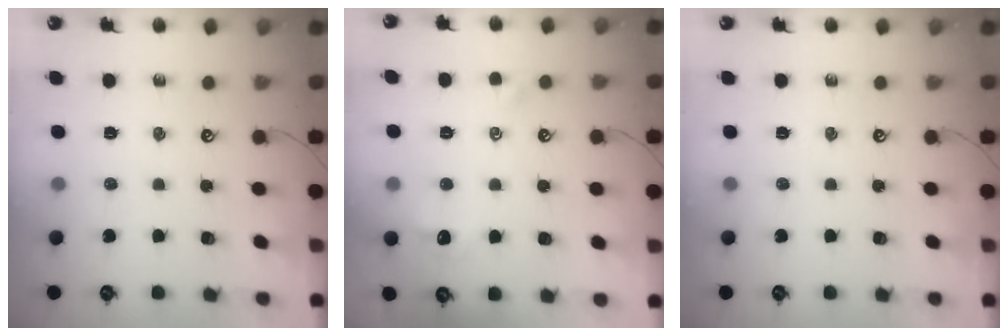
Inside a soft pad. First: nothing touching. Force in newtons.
{"total": 0.9, "press": 0.6, "slide": 0.7}
{"total": 0.0}